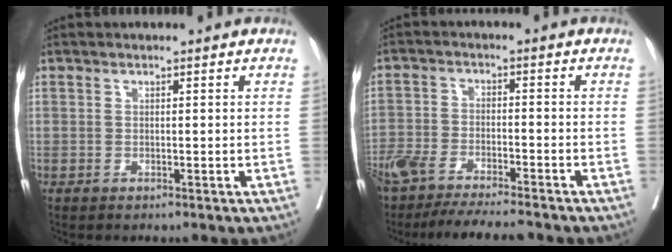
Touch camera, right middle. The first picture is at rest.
{"total": 13.3, "force": [-11.5, 1.8, 6.4], "torque": [-0.108, -0.017, -0.182]}